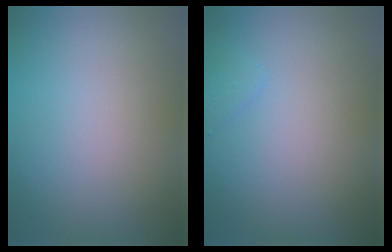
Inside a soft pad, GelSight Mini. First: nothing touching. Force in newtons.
{"total": 0.8, "press": 0.8, "slide": 0.0}